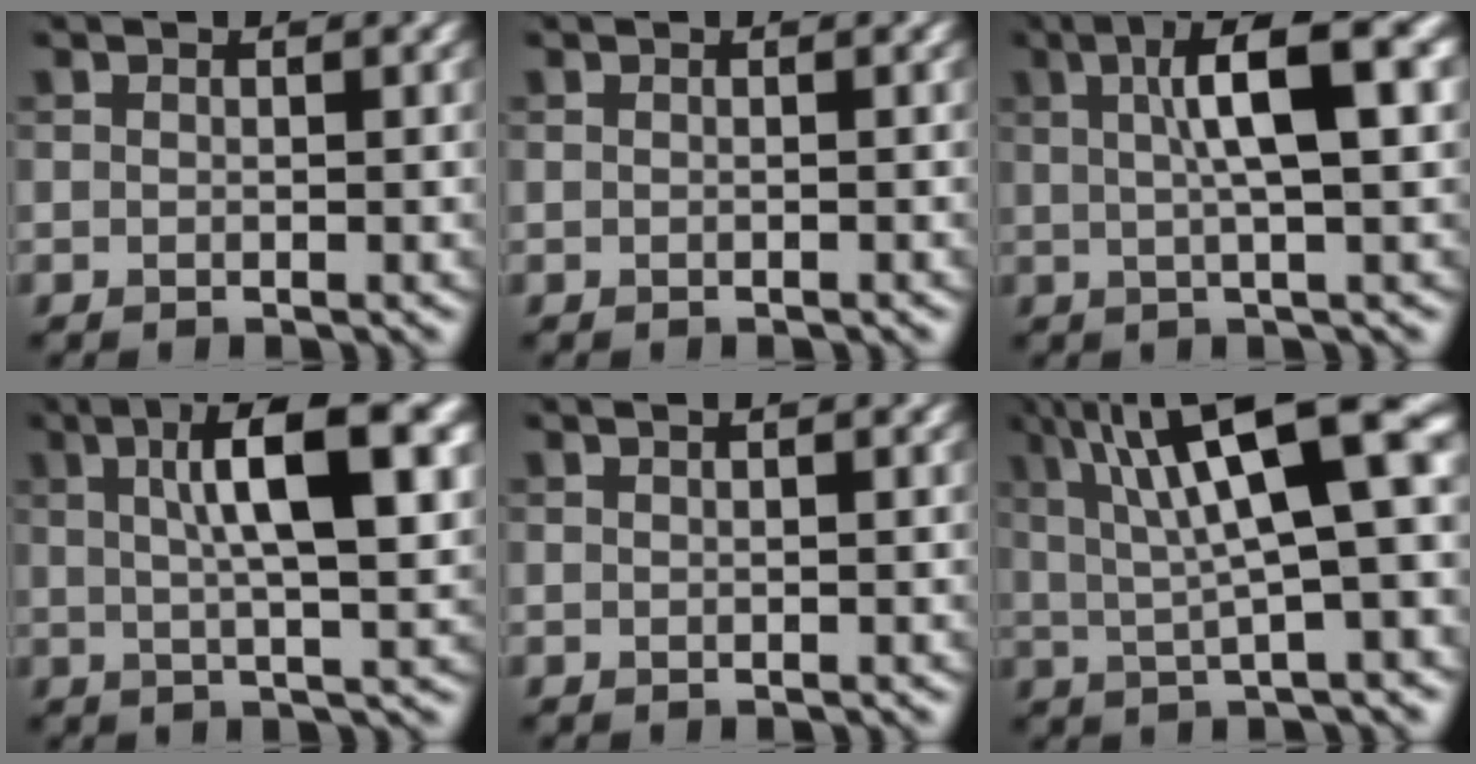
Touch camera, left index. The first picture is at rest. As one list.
[{"total": 0.0}, {"total": 8.6, "force": [2.5, 1.9, 8.0], "torque": [-0.115, 0.019, 0.033]}, {"total": 10.1, "force": [3.1, 2.6, 9.2], "torque": [-0.129, 0.015, 0.043]}, {"total": 0.9, "force": [0.6, 0.1, 0.7], "torque": [-0.010, 0.009, 0.003]}, {"total": 12.9, "force": [4.8, 3.4, 11.5], "torque": [-0.183, 0.015, 0.078]}]